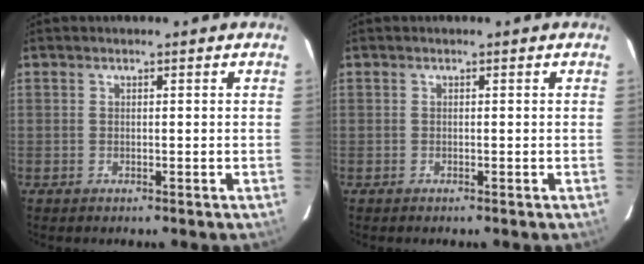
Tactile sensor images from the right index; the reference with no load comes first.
{"total": 0.0}